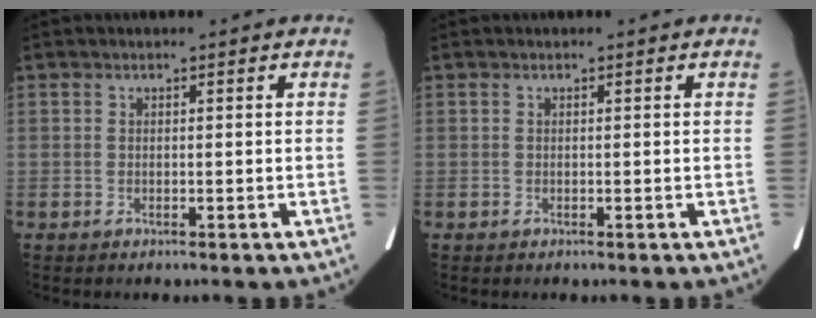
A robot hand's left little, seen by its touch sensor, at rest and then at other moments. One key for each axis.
{"total": 0.0}